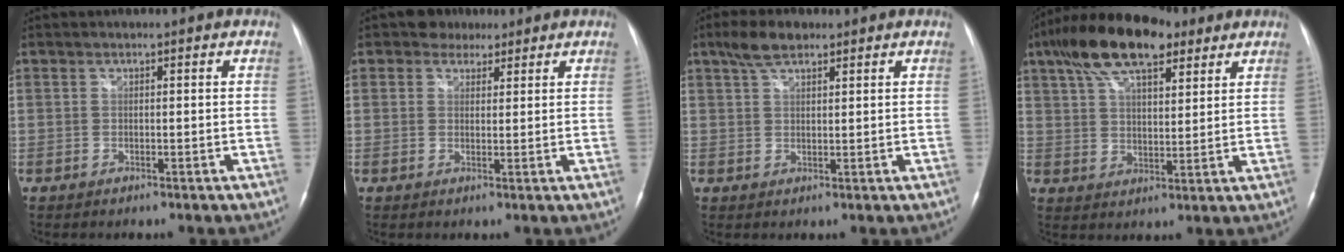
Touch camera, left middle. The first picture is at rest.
{"total": 3.3, "force": [2.4, 2.3, 0.5], "torque": [-0.011, 0.011, 0.036]}
{"total": 4.6, "force": [3.3, 1.8, 2.7], "torque": [-0.061, 0.014, 0.064]}
{"total": 15.3, "force": [9.7, 5.6, 10.4], "torque": [-0.204, 0.037, 0.175]}